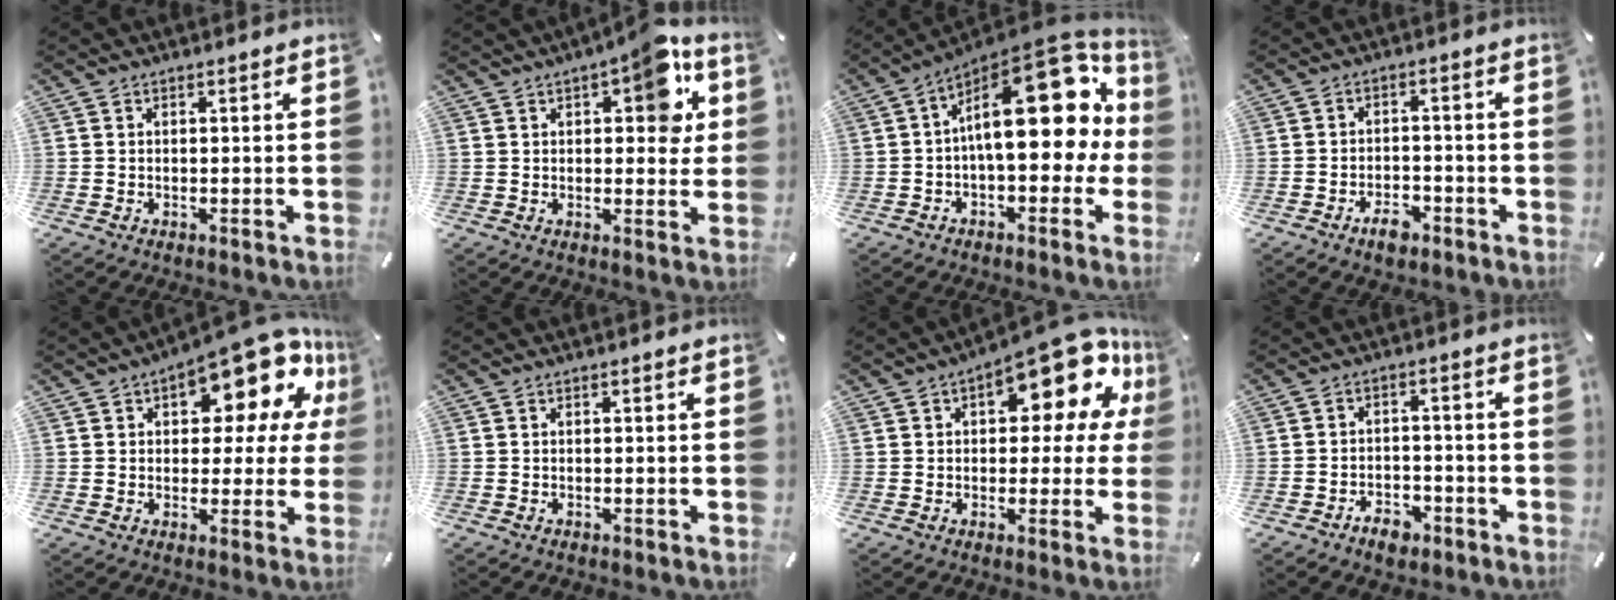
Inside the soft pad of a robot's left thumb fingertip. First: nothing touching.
{"total": 10.7, "force": [4.8, 5.0, 8.2], "torque": [-0.090, -0.023, 0.075]}
{"total": 24.3, "force": [5.5, 11.1, 20.9], "torque": [-0.306, -0.041, 0.097]}
{"total": 4.7, "force": [-3.2, 2.5, 2.4], "torque": [-0.043, 0.016, -0.056]}
{"total": 17.0, "force": [10.4, 7.8, 11.0], "torque": [-0.149, -0.075, 0.176]}
{"total": 0.0}
{"total": 16.8, "force": [8.8, 7.5, 12.1], "torque": [-0.157, -0.062, 0.146]}
{"total": 4.7, "force": [-3.3, 2.8, 1.9], "torque": [-0.035, 0.016, -0.061]}